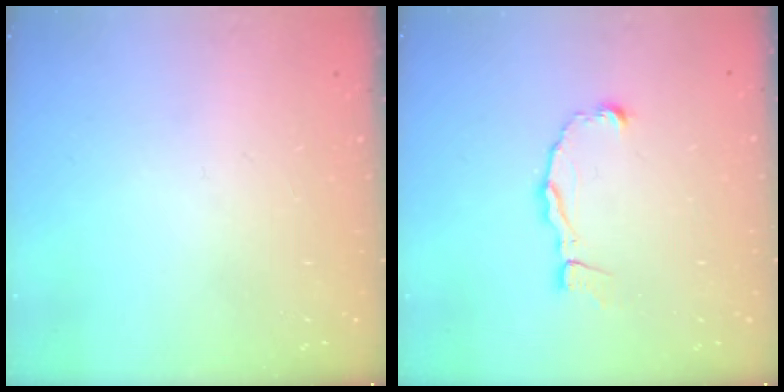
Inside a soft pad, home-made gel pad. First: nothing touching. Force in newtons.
{"total": 4.5, "press": 4.4, "slide": 0.6}